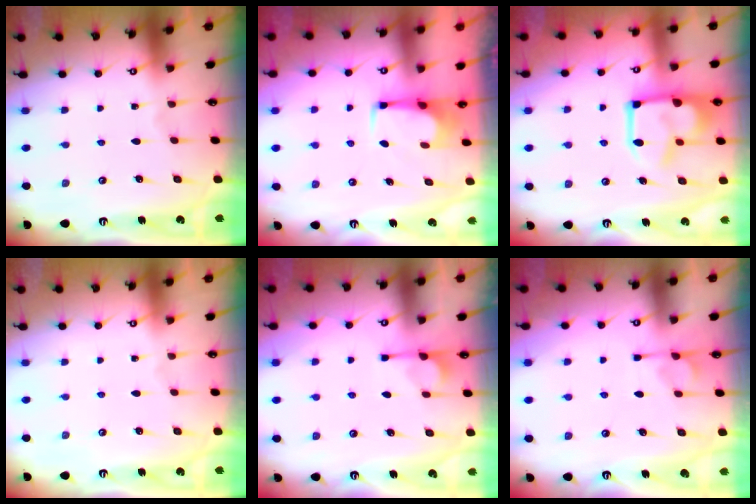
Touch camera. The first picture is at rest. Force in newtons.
{"total": 2.6, "press": 2.6, "slide": 0.4}
{"total": 13.9, "press": 13.9, "slide": 1.1}
{"total": 0.0}
{"total": 0.9, "press": 0.1, "slide": 0.9}
{"total": 1.2, "press": 0.6, "slide": 1.1}